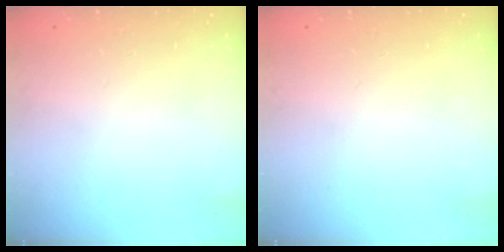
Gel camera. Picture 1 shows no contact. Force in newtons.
{"total": 0.0}